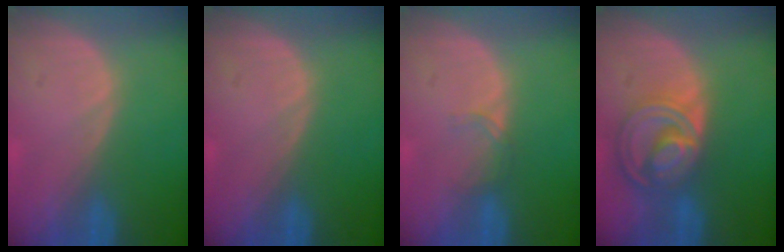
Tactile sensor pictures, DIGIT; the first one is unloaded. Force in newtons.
{"total": 0.0}
{"total": 1.5, "press": 1.5, "slide": 0.2}
{"total": 8.5, "press": 7.3, "slide": 4.4}